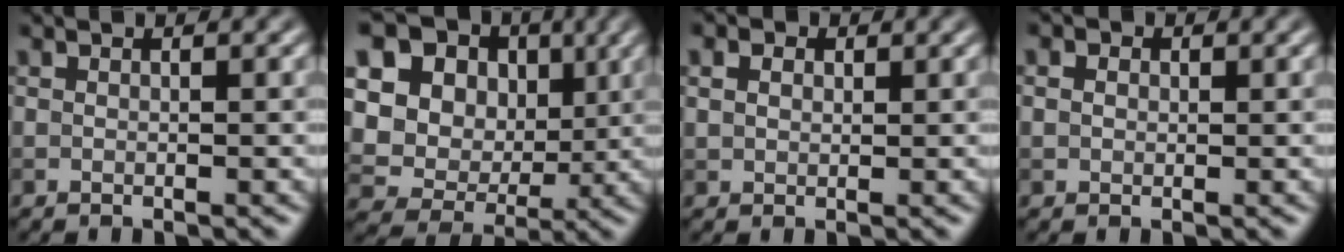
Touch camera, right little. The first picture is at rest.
{"total": 19.6, "force": [6.1, 17.1, 7.5], "torque": [-0.194, 0.020, 0.104]}
{"total": 1.8, "force": [0.8, 1.4, 0.8], "torque": [-0.016, 0.003, 0.009]}
{"total": 1.6, "force": [0.6, 1.3, 0.7], "torque": [-0.012, 0.011, -0.007]}